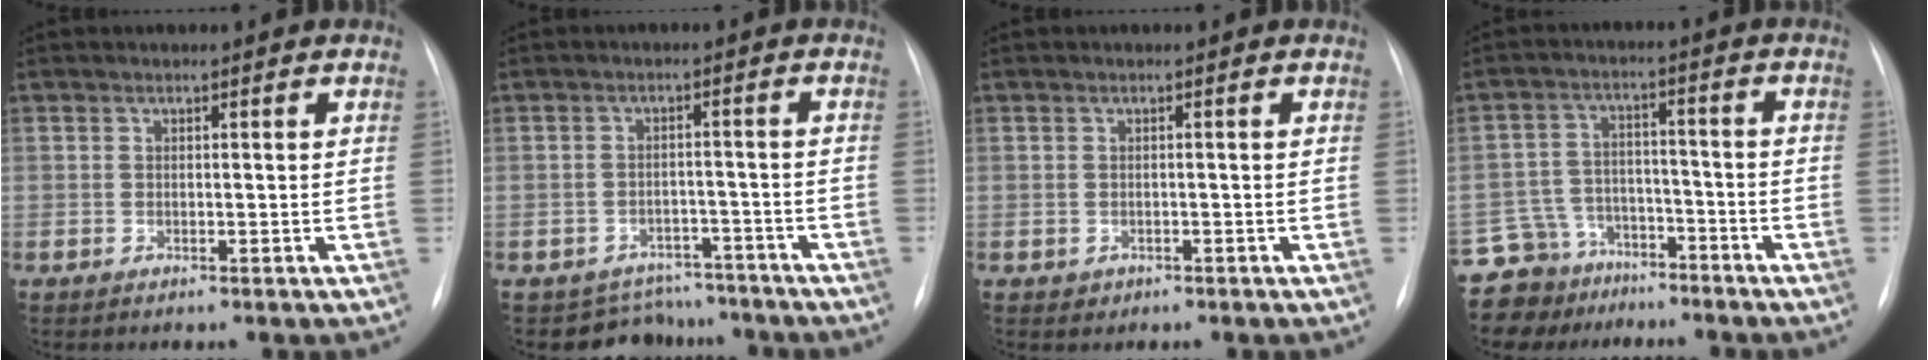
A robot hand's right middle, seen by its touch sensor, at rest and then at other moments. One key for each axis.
{"total": 6.6, "fx": -5.8, "fy": 3.0, "fz": -1.1, "tx": 0.025, "ty": 0.028, "tz": -0.077}
{"total": 0.9, "fx": -0.4, "fy": 0.8, "fz": 0.0, "tx": 0.000, "ty": 0.003, "tz": -0.004}
{"total": 10.7, "fx": -8.5, "fy": 6.5, "fz": 0.1, "tx": -0.019, "ty": 0.042, "tz": -0.137}